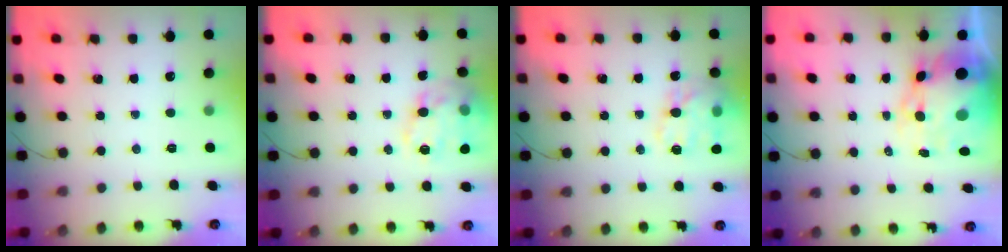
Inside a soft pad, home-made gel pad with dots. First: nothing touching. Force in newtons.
{"total": 17.9, "press": 17.8, "slide": 1.7}
{"total": 16.5, "press": 16.3, "slide": 2.5}
{"total": 13.3, "press": 12.9, "slide": 3.1}